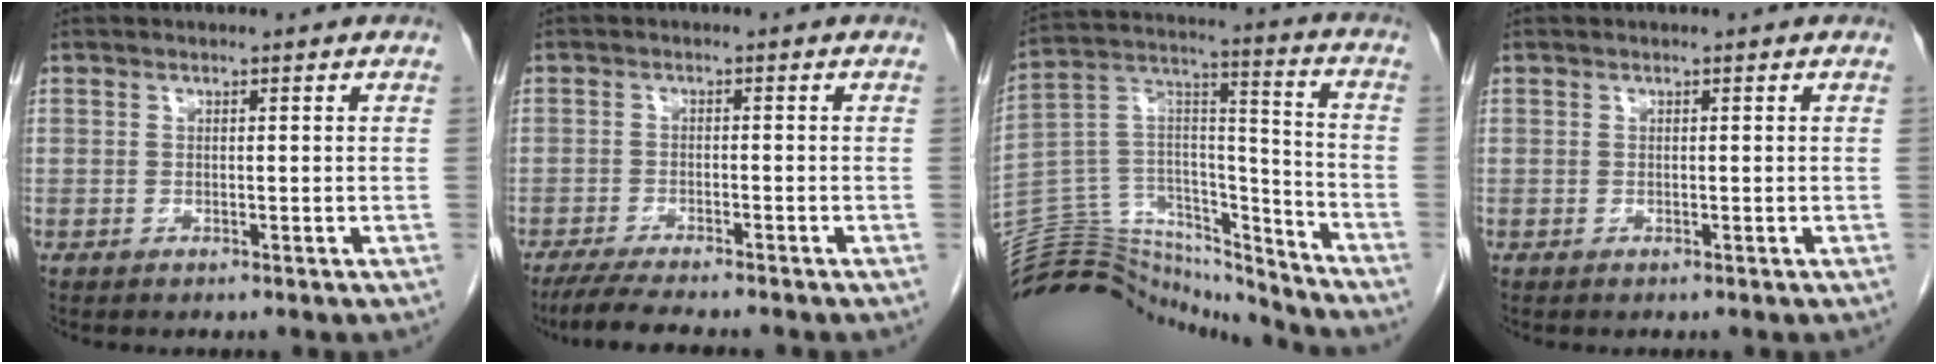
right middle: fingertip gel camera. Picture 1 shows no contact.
{"total": 7.4, "force": [-6.4, 0.6, 3.7], "torque": [-0.059, -0.019, -0.104]}
{"total": 20.9, "force": [-20.1, 4.9, 2.7], "torque": [-0.059, 0.068, -0.324]}
{"total": 0.0}